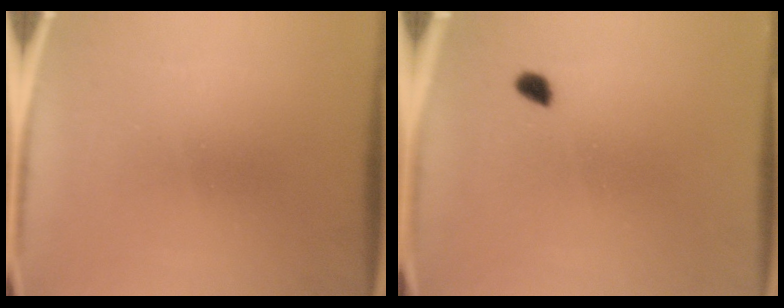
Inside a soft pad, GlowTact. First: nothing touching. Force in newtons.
{"total": 1.7}